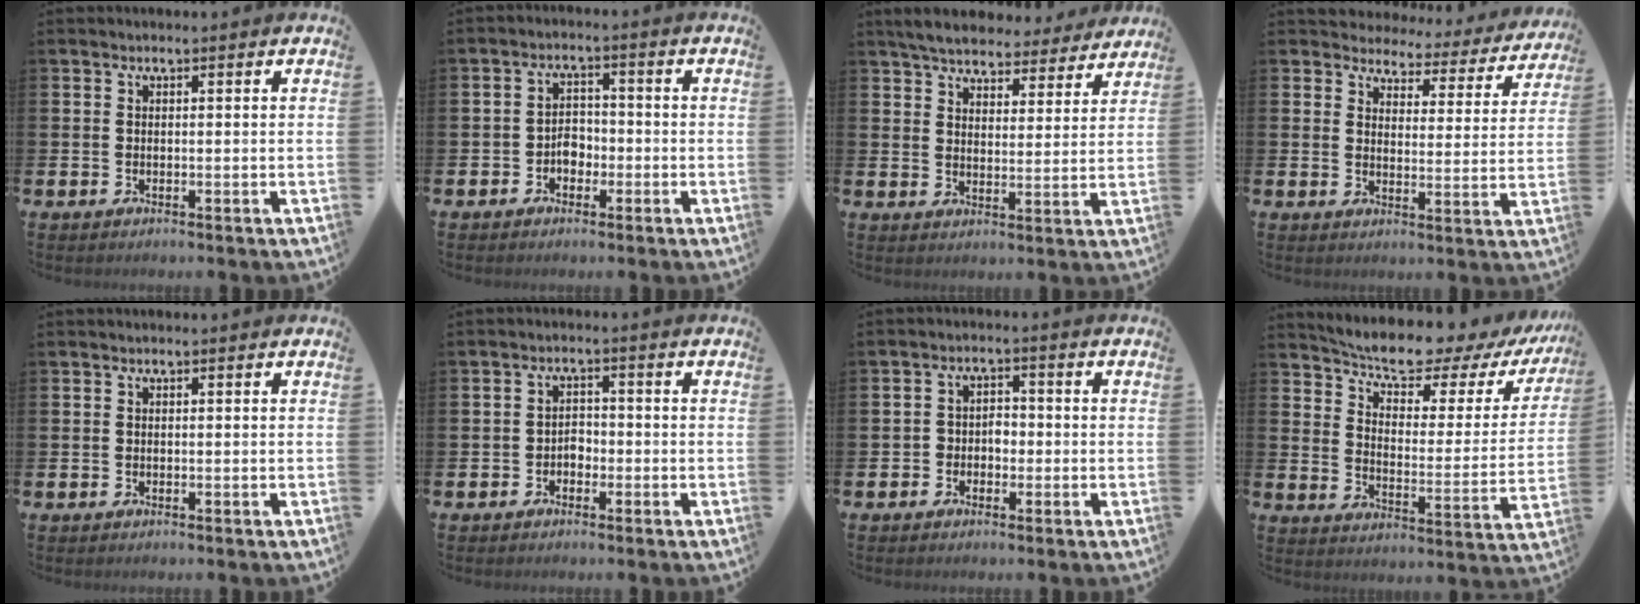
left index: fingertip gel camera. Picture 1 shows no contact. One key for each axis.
{"total": 2.8, "fx": -1.5, "fy": 2.1, "fz": 1.3, "tx": -0.028, "ty": 0.008, "tz": -0.034}
{"total": 5.7, "fx": 5.5, "fy": 1.3, "fz": 0.9, "tx": -0.039, "ty": -0.033, "tz": 0.096}
{"total": 3.5, "fx": 3.3, "fy": 1.2, "fz": 0.1, "tx": -0.020, "ty": -0.035, "tz": 0.048}
{"total": 0.0}
{"total": 2.0, "fx": -1.3, "fy": 1.4, "fz": 0.6, "tx": -0.015, "ty": 0.006, "tz": -0.030}
{"total": 2.5, "fx": -1.4, "fy": 2.0, "fz": 0.8, "tx": -0.020, "ty": 0.010, "tz": -0.033}
{"total": 8.2, "fx": 7.2, "fy": 2.0, "fz": 3.4, "tx": -0.087, "ty": -0.055, "tz": 0.117}